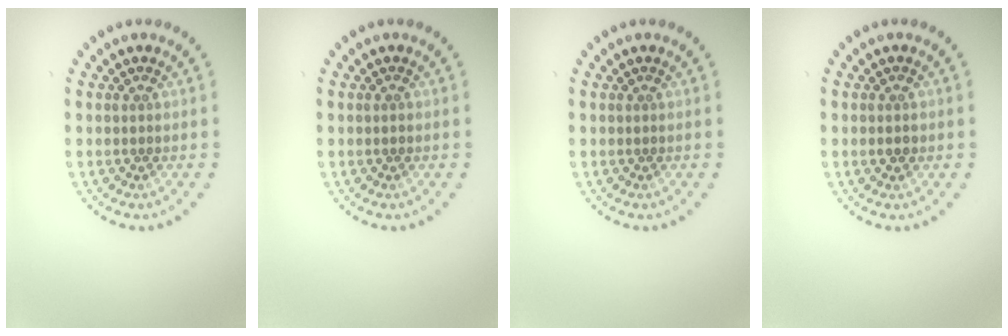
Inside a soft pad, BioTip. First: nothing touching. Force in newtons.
{"total": 0.5, "press": 0.5, "slide": 0.1}
{"total": 0.0}
{"total": 1.3, "press": 1.3, "slide": 0.1}